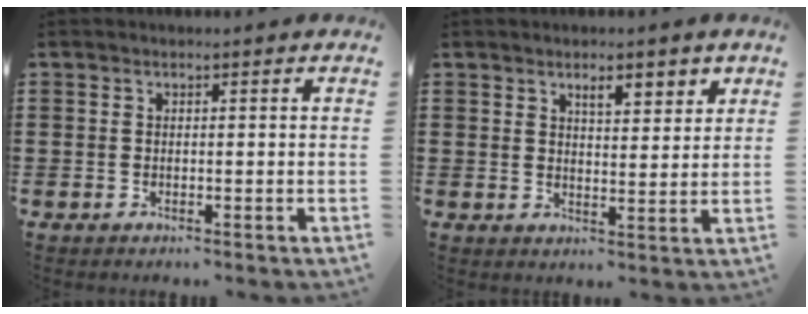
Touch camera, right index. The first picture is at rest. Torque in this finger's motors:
{"motor_torque": [0.17, 0.08, 0.11, 0.06]}